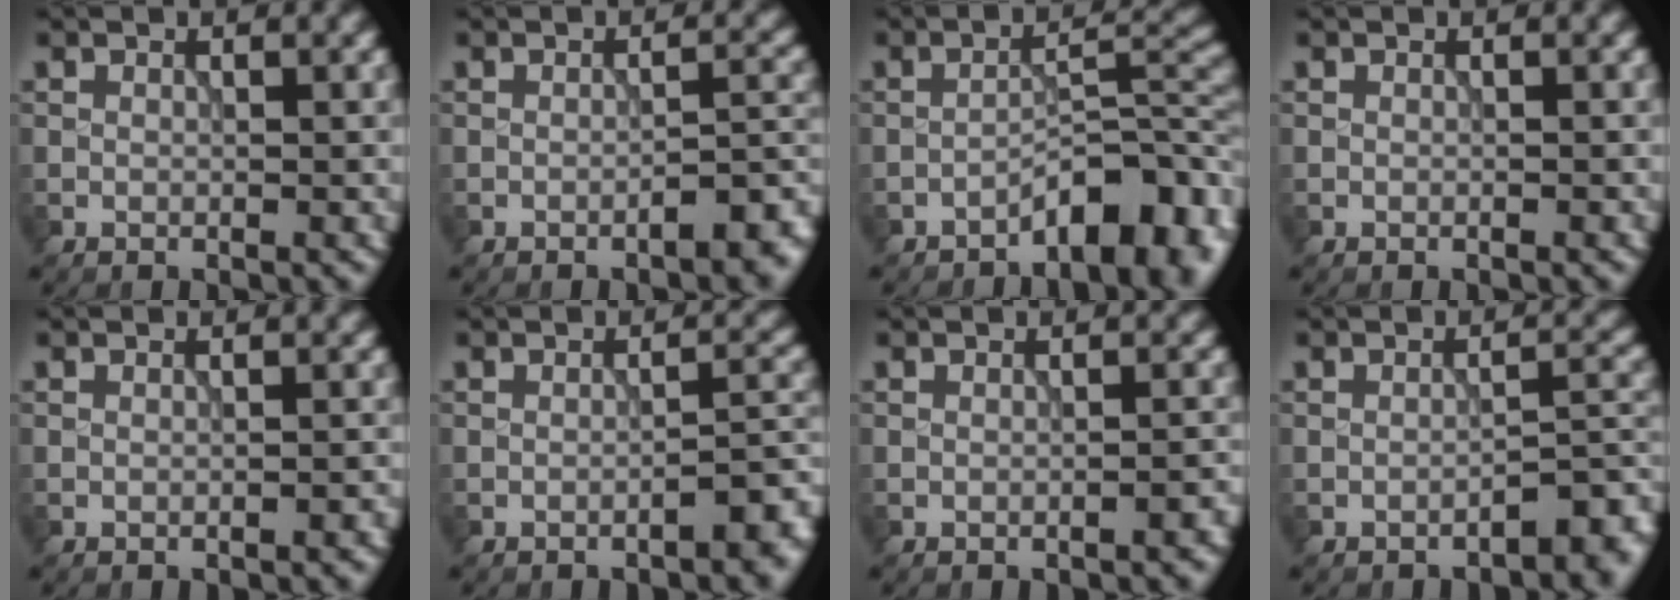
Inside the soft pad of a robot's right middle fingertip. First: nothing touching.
{"total": 3.9, "force": [-2.3, 1.1, 3.0], "torque": [-0.036, 0.007, -0.032]}
{"total": 6.3, "force": [-4.0, 2.1, 4.4], "torque": [-0.051, 0.018, -0.065]}
{"total": 0.0}
{"total": 0.7, "force": [-0.6, 0.1, 0.4], "torque": [-0.005, 0.003, -0.007]}
{"total": 3.5, "force": [-2.0, 1.0, 2.7], "torque": [-0.031, 0.010, -0.033]}
{"total": 1.1, "force": [-0.8, 0.3, 0.7], "torque": [-0.008, 0.005, -0.012]}
{"total": 3.1, "force": [-2.2, 0.8, 2.1], "torque": [-0.027, 0.011, -0.036]}